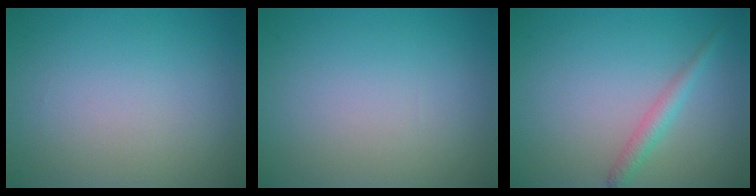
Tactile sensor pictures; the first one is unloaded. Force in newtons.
{"total": 0.0}
{"total": 1.8, "press": 1.8, "slide": 0.0}